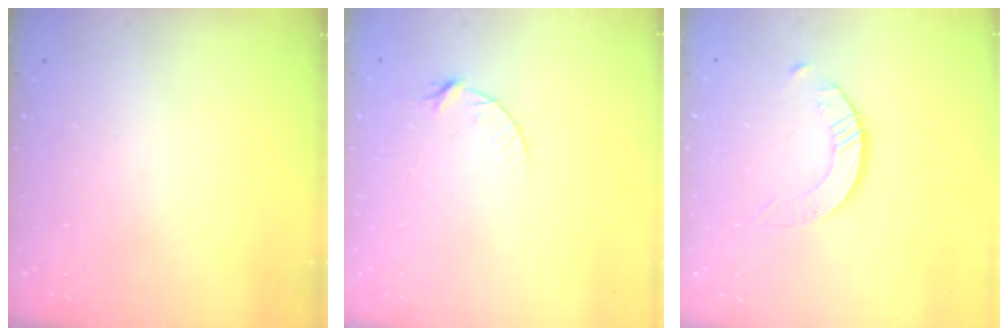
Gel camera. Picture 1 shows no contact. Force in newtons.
{"total": 5.5, "press": 5.4, "slide": 0.6}
{"total": 2.5, "press": 2.5, "slide": 0.3}